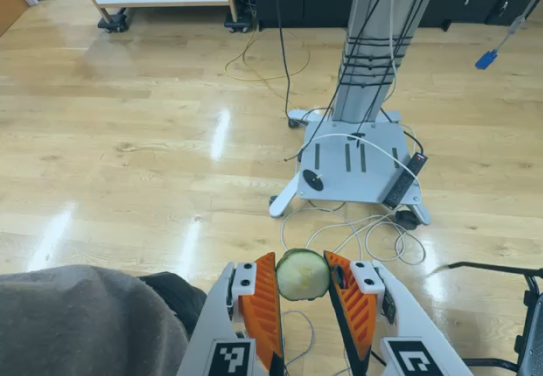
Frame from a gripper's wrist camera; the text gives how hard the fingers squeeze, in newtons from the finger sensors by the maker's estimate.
{"total": 7.6, "left": 7.3, "right": 7.8}